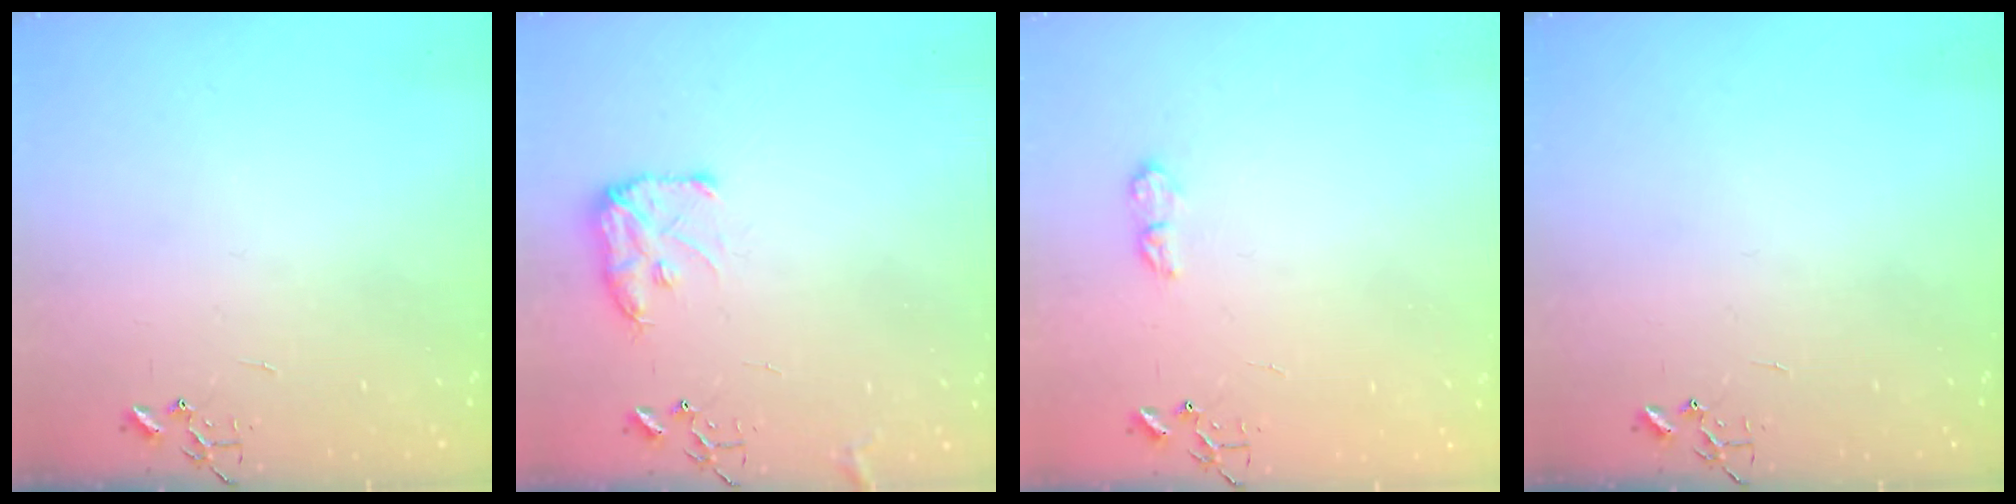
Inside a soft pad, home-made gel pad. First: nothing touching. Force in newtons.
{"total": 8.9, "press": 8.8, "slide": 0.6}
{"total": 7.0, "press": 7.0, "slide": 0.8}
{"total": 0.0}